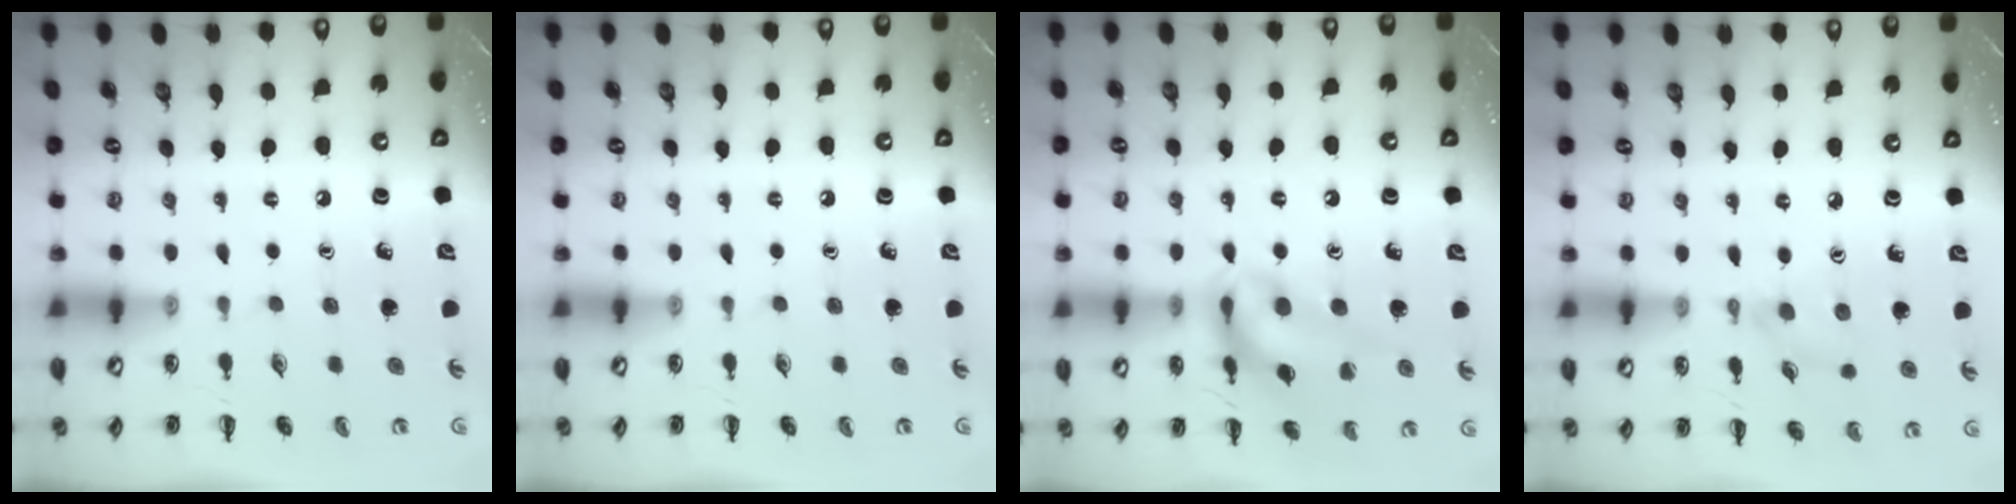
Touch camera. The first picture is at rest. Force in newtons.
{"total": 0.0}
{"total": 16.4, "press": 16.3, "slide": 2.3}
{"total": 3.5, "press": 3.2, "slide": 1.4}